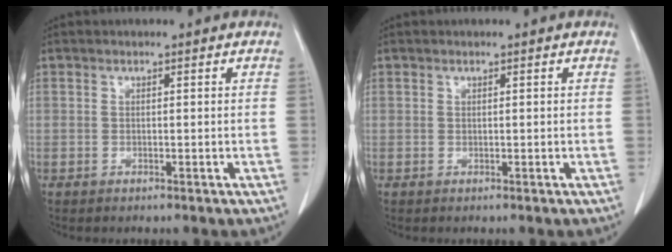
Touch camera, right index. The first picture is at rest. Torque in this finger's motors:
{"motor_torque": [0.00, 0.00, 0.01, 0.00]}